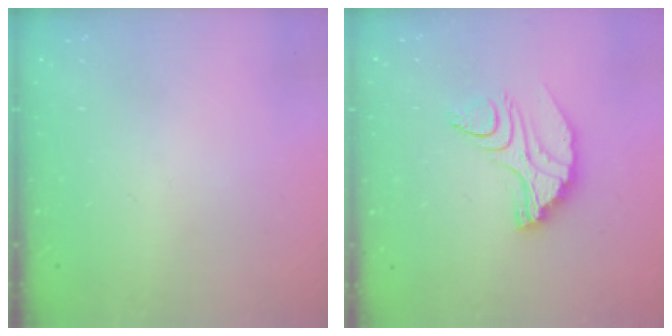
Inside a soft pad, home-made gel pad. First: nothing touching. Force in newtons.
{"total": 10.4, "press": 10.3, "slide": 0.8}